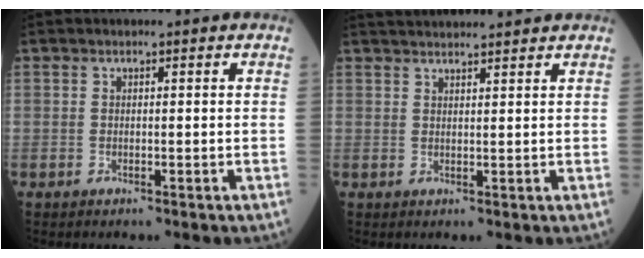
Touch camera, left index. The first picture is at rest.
{"total": 7.8, "force": [7.3, -0.1, 2.7], "torque": [-0.044, 0.028, 0.103]}